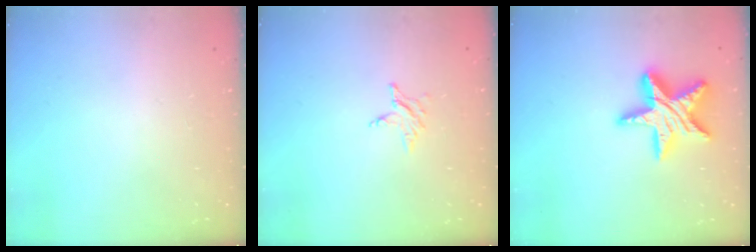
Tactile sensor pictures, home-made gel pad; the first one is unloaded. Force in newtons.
{"total": 2.9, "press": 2.9, "slide": 0.3}
{"total": 16.9, "press": 16.8, "slide": 1.3}